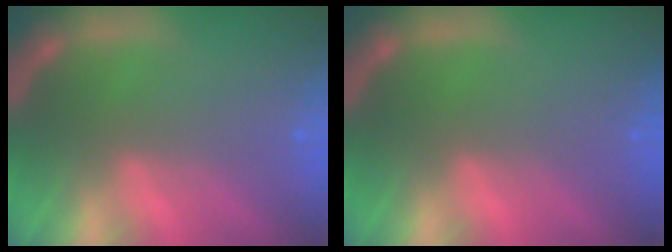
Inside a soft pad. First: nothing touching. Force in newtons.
{"total": 0.0}